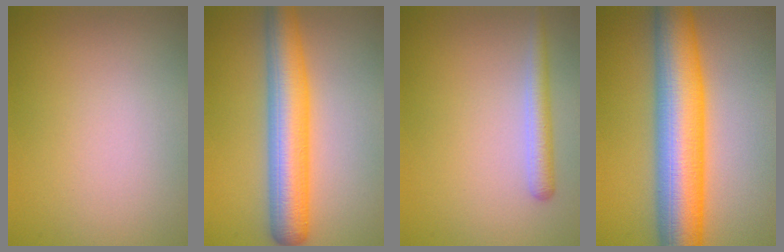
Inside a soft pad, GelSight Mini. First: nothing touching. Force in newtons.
{"total": 6.9, "press": 6.8, "slide": 0.1}
{"total": 2.2, "press": 2.2, "slide": 0.1}
{"total": 10.5, "press": 10.4, "slide": 0.1}